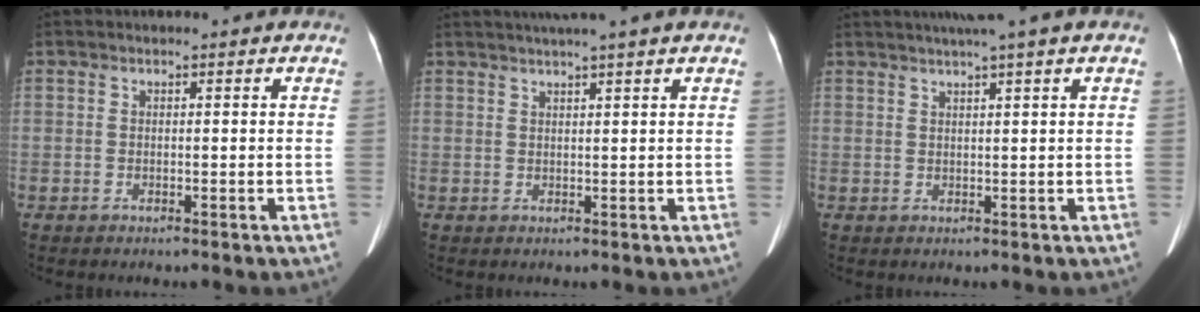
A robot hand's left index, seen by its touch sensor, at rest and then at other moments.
{"total": 5.5, "force": [4.3, -1.1, 3.2], "torque": [-0.046, 0.022, 0.064]}
{"total": 5.7, "force": [4.1, -1.2, 3.8], "torque": [-0.057, 0.022, 0.062]}